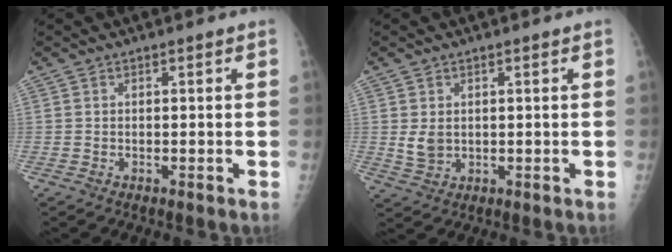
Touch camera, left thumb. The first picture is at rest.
{"total": 3.3, "force": [0.6, 2.5, 2.1], "torque": [-0.031, -0.010, 0.018]}